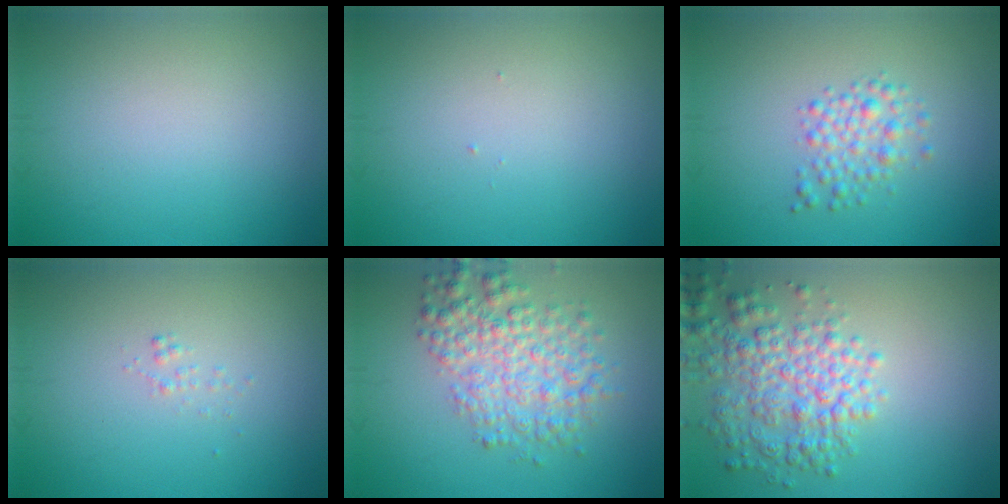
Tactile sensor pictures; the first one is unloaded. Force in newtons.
{"total": 0.0}
{"total": 2.4, "press": 2.4, "slide": 0.1}
{"total": 0.5, "press": 0.5, "slide": 0.0}
{"total": 5.2, "press": 5.2, "slide": 0.1}
{"total": 5.4, "press": 5.3, "slide": 0.2}